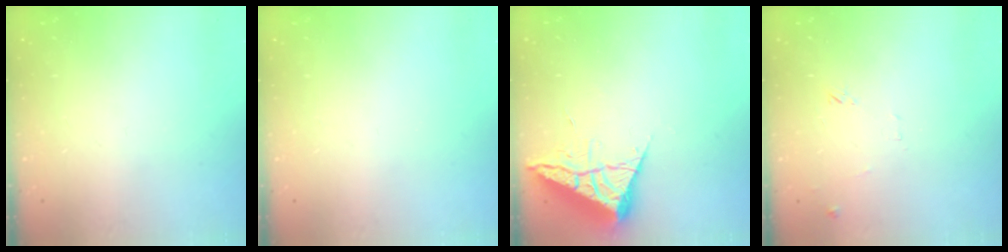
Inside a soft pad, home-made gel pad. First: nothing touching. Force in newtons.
{"total": 0.0}
{"total": 7.3, "press": 7.3, "slide": 0.5}
{"total": 9.4, "press": 9.4, "slide": 0.6}